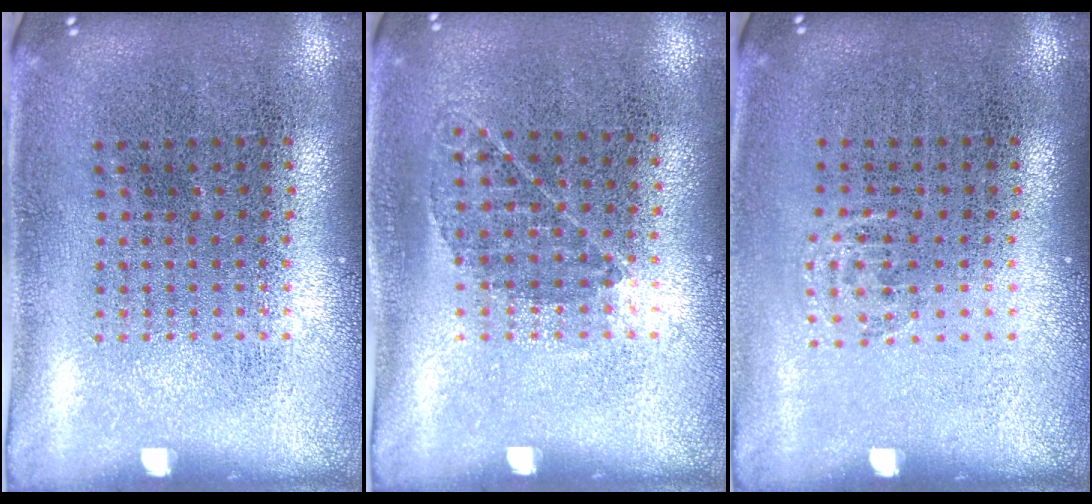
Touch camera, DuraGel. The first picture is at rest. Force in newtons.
{"total": 0.9, "press": 0.6, "slide": 0.7}
{"total": 0.6, "press": 0.5, "slide": 0.3}